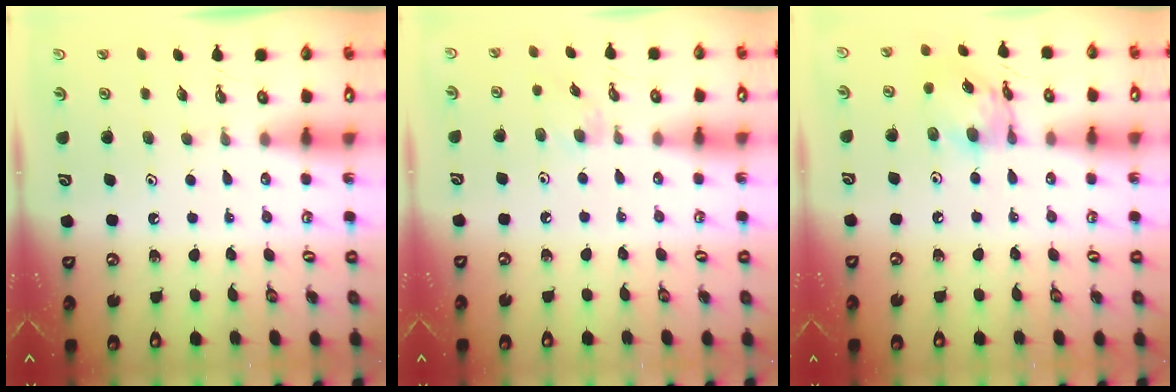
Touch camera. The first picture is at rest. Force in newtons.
{"total": 3.7, "press": 3.7, "slide": 0.5}
{"total": 12.9, "press": 12.8, "slide": 1.1}